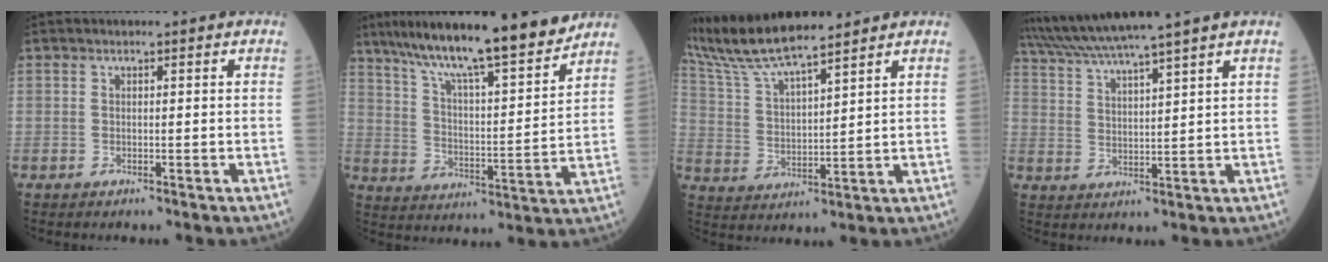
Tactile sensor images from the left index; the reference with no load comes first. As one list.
[{"total": 17.1, "force": [14.6, 0.8, 8.9], "torque": [-0.144, 0.001, 0.233]}, {"total": 12.1, "force": [10.8, 0.3, 5.4], "torque": [-0.119, 0.020, 0.211]}, {"total": 11.2, "force": [9.6, -2.3, 5.1], "torque": [-0.095, 0.014, 0.166]}]